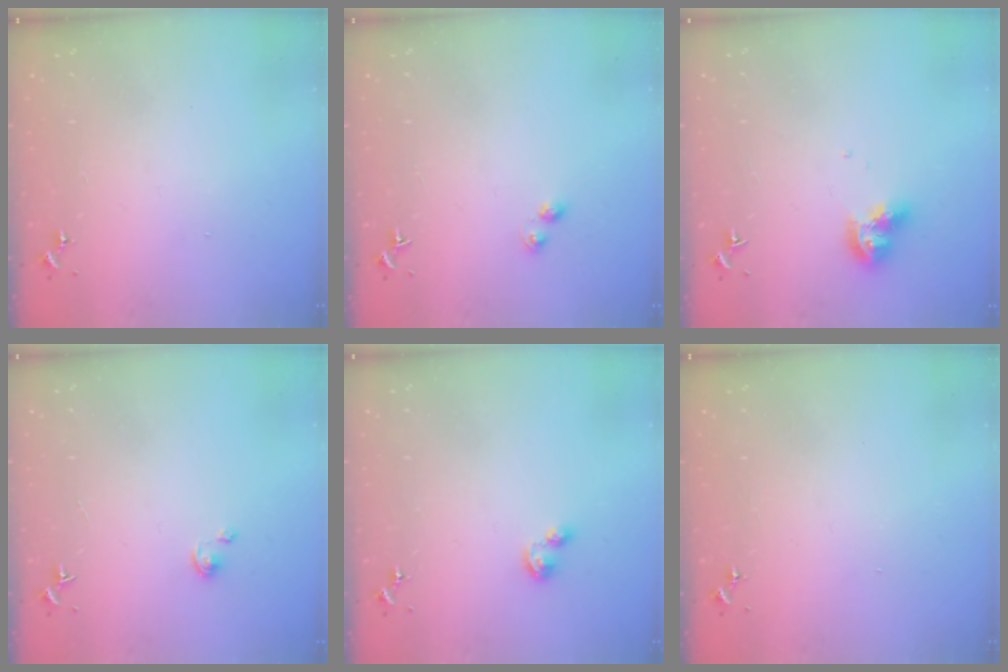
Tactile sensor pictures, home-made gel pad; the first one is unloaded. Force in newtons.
{"total": 2.3, "press": 2.2, "slide": 0.3}
{"total": 8.5, "press": 8.5, "slide": 0.7}
{"total": 2.4, "press": 2.4, "slide": 0.3}
{"total": 3.0, "press": 3.0, "slide": 0.3}
{"total": 0.0}